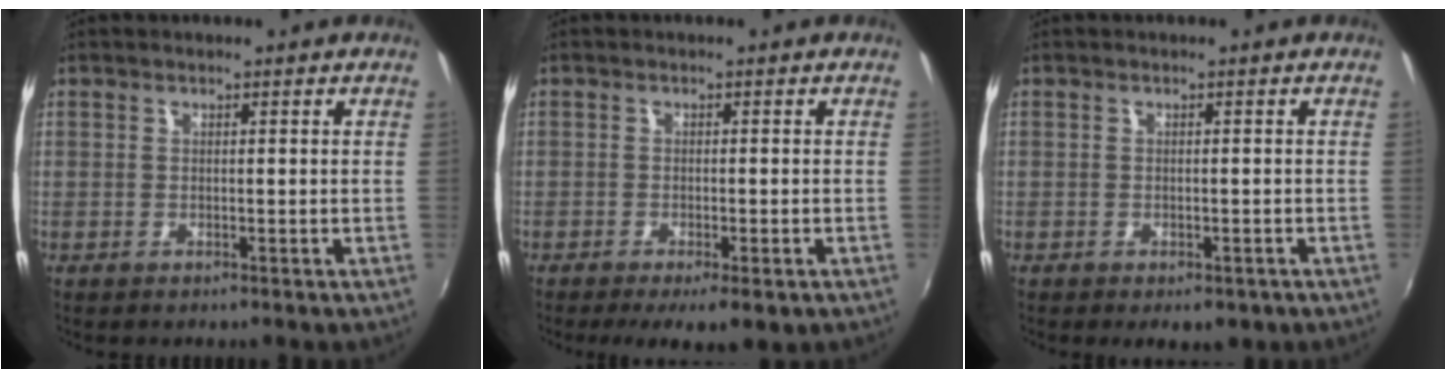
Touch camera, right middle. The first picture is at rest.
{"total": 7.1, "force": [-4.6, 1.8, 5.1], "torque": [-0.102, -0.027, -0.067]}
{"total": 3.8, "force": [-2.3, 2.0, 2.3], "torque": [-0.042, -0.016, -0.026]}